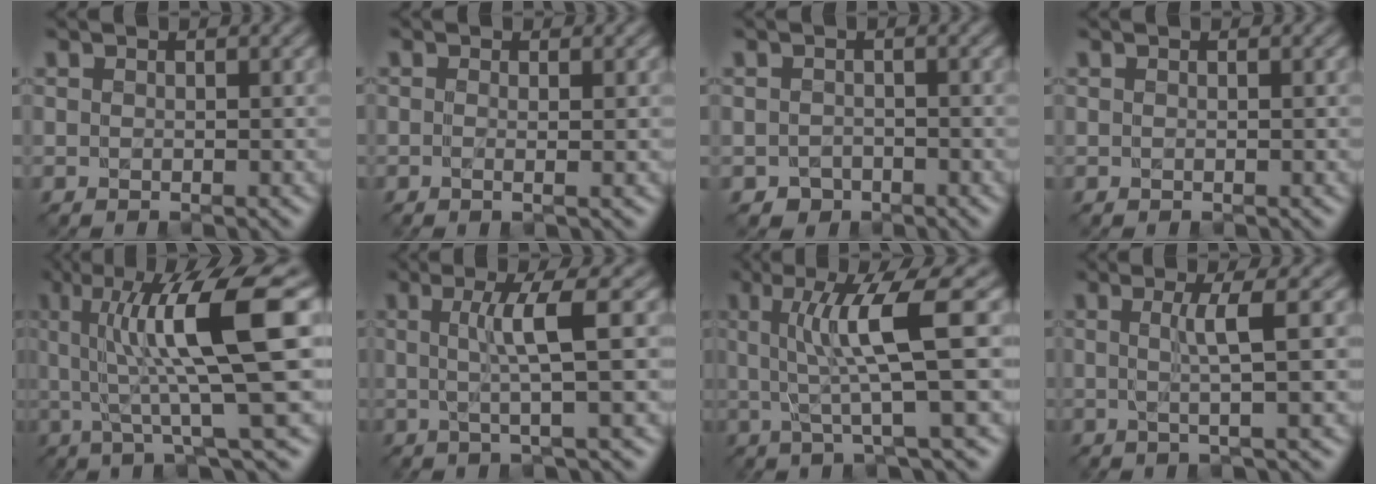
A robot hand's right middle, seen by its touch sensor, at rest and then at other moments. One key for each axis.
{"total": 0.6, "fx": -0.1, "fy": 0.0, "fz": 0.6, "tx": -0.013, "ty": -0.003, "tz": -0.005}
{"total": 1.0, "fx": -0.6, "fy": 0.8, "fz": -0.3, "tx": 0.005, "ty": -0.003, "tz": -0.013}
{"total": 0.0}
{"total": 11.1, "fx": 2.1, "fy": 2.0, "fz": 10.7, "tx": -0.149, "ty": 0.004, "tz": 0.035}
{"total": 4.4, "fx": 0.5, "fy": 0.5, "fz": 4.4, "tx": -0.078, "ty": 0.003, "tz": 0.008}
{"total": 7.3, "fx": 1.0, "fy": 1.1, "fz": 7.1, "tx": -0.112, "ty": 0.004, "tz": 0.015}
{"total": 3.1, "fx": 0.3, "fy": 0.3, "fz": 3.1, "tx": -0.057, "ty": 0.001, "tz": 0.002}